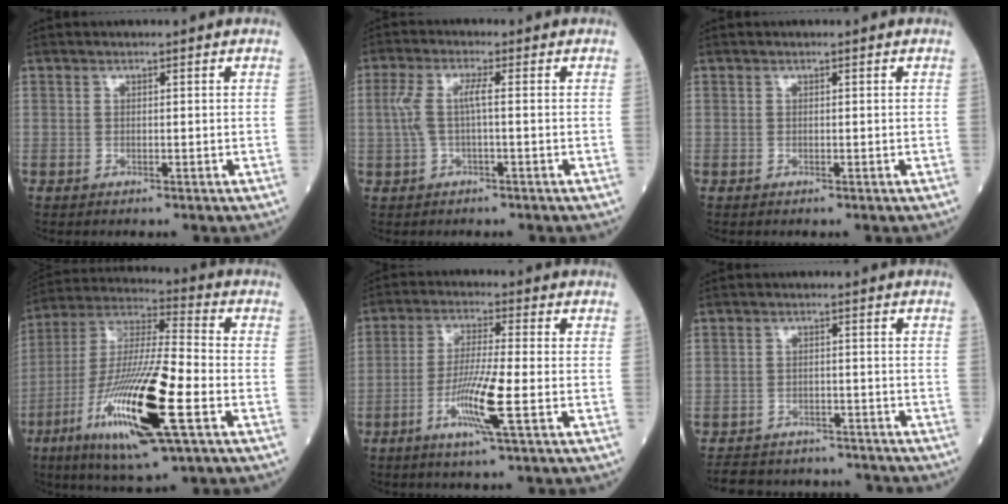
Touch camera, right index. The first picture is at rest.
{"total": 4.2, "force": [0.1, 0.7, 4.1], "torque": [-0.101, 0.014, 0.000]}
{"total": 0.0}
{"total": 21.5, "force": [-8.0, 2.5, 19.8], "torque": [-0.404, -0.037, -0.147]}
{"total": 8.3, "force": [-3.0, -0.7, 7.7], "torque": [-0.151, -0.014, -0.061]}
{"total": 12.5, "force": [-11.6, 4.2, 2.4], "torque": [-0.046, 0.016, -0.148]}